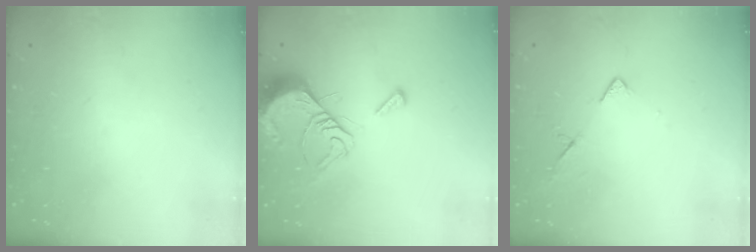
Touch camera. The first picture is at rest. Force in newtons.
{"total": 9.5, "press": 9.4, "slide": 1.3}
{"total": 6.2, "press": 6.2, "slide": 0.7}